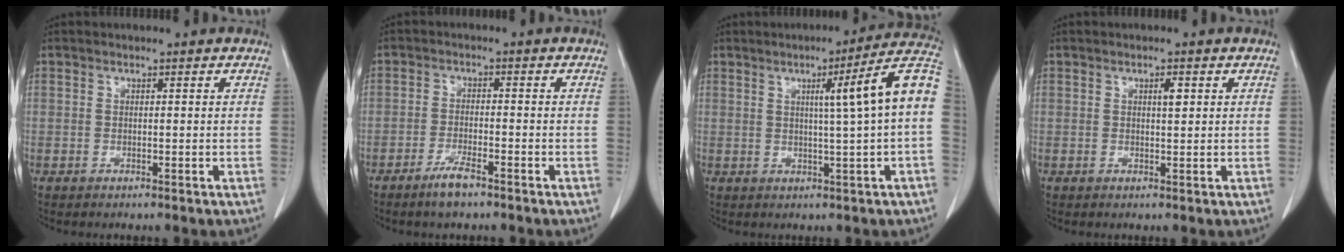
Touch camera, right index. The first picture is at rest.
{"total": 3.8, "force": [-2.8, 0.5, 2.4], "torque": [-0.046, -0.002, -0.053]}
{"total": 11.7, "force": [1.6, -1.7, 11.5], "torque": [-0.151, 0.019, 0.017]}
{"total": 1.6, "force": [0.6, 0.3, 1.4], "torque": [-0.022, 0.000, 0.009]}